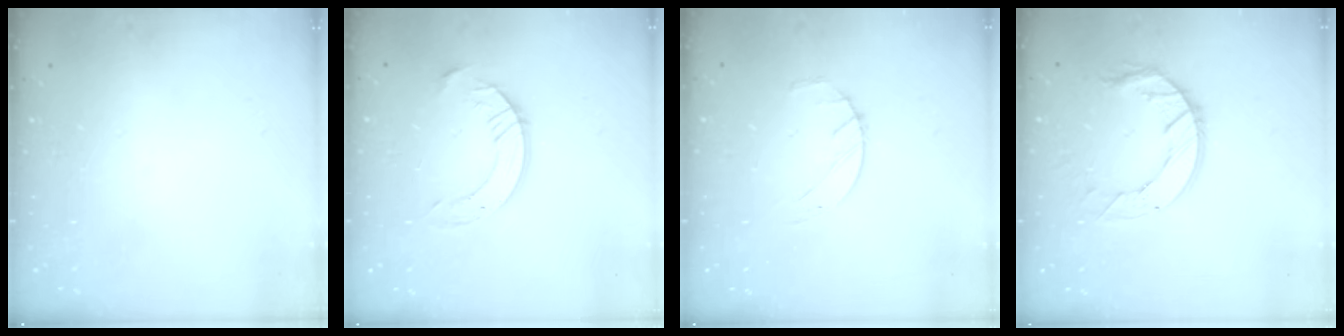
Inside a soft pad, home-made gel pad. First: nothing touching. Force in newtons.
{"total": 9.2, "press": 9.2, "slide": 0.7}
{"total": 2.5, "press": 2.5, "slide": 0.4}
{"total": 11.0, "press": 11.0, "slide": 1.2}